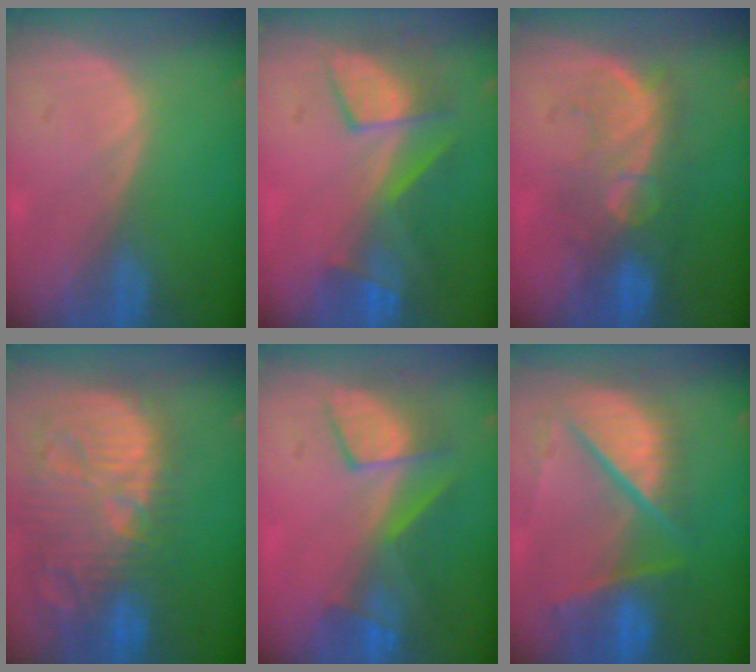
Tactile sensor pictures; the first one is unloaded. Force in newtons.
{"total": 8.0, "press": 7.4, "slide": 2.9}
{"total": 8.6, "press": 8.3, "slide": 2.3}
{"total": 15.0, "press": 13.0, "slide": 7.4}
{"total": 7.6, "press": 7.2, "slide": 2.5}
{"total": 10.9, "press": 9.0, "slide": 6.1}